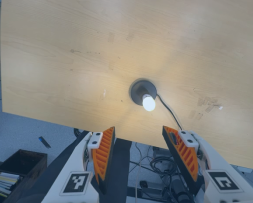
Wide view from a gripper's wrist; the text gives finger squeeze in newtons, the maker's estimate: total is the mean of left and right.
{"total": 0.0}